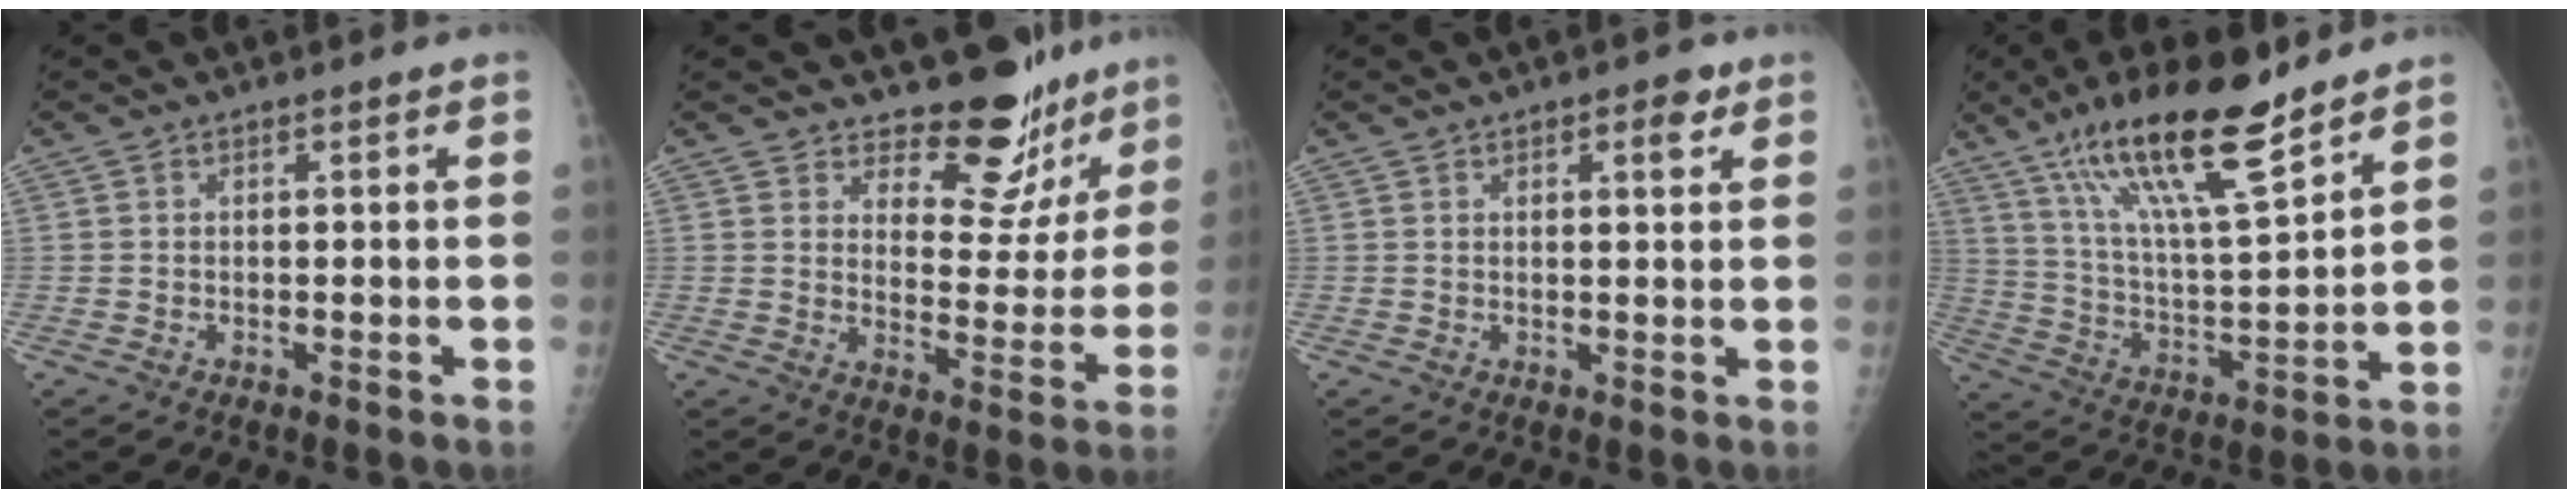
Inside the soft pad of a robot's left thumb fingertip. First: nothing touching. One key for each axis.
{"total": 12.8, "fx": 10.8, "fy": 5.9, "fz": 3.5, "tx": 0.002, "ty": -0.094, "tz": 0.143}
{"total": 3.2, "fx": 1.8, "fy": 1.2, "fz": 2.4, "tx": -0.023, "ty": -0.005, "tz": 0.021}
{"total": 19.3, "fx": 13.5, "fy": 3.7, "fz": 13.3, "tx": -0.221, "ty": -0.062, "tz": 0.246}